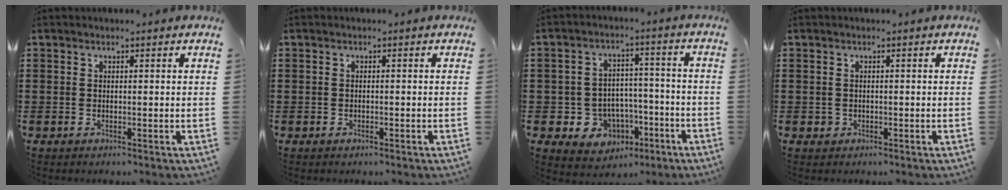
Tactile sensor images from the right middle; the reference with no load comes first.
{"total": 0.5, "force": [-0.4, 0.3, 0.2], "torque": [-0.006, 0.000, -0.007]}
{"total": 6.2, "force": [-2.8, 5.4, 1.5], "torque": [-0.047, 0.018, -0.048]}
{"total": 0.7, "force": [-0.2, 0.7, 0.2], "torque": [-0.006, 0.005, -0.006]}